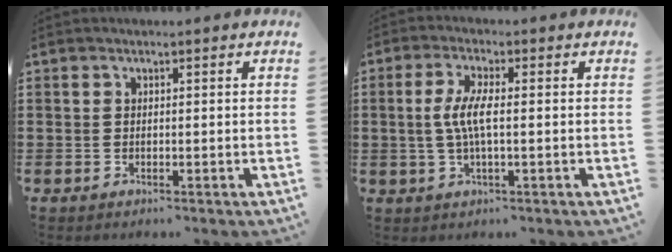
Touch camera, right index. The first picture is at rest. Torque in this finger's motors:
{"motor_torque": [1.48, 0.37, 0.51, 0.21]}